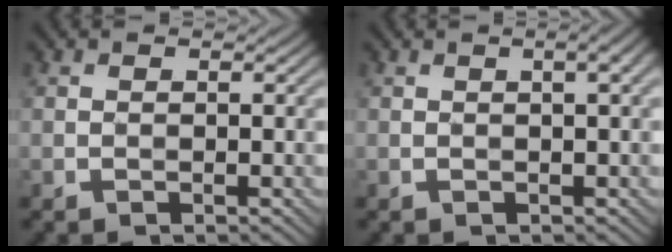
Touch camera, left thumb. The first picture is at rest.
{"total": 2.5, "force": [0.6, 0.3, 2.4], "torque": [-0.035, 0.008, 0.012]}